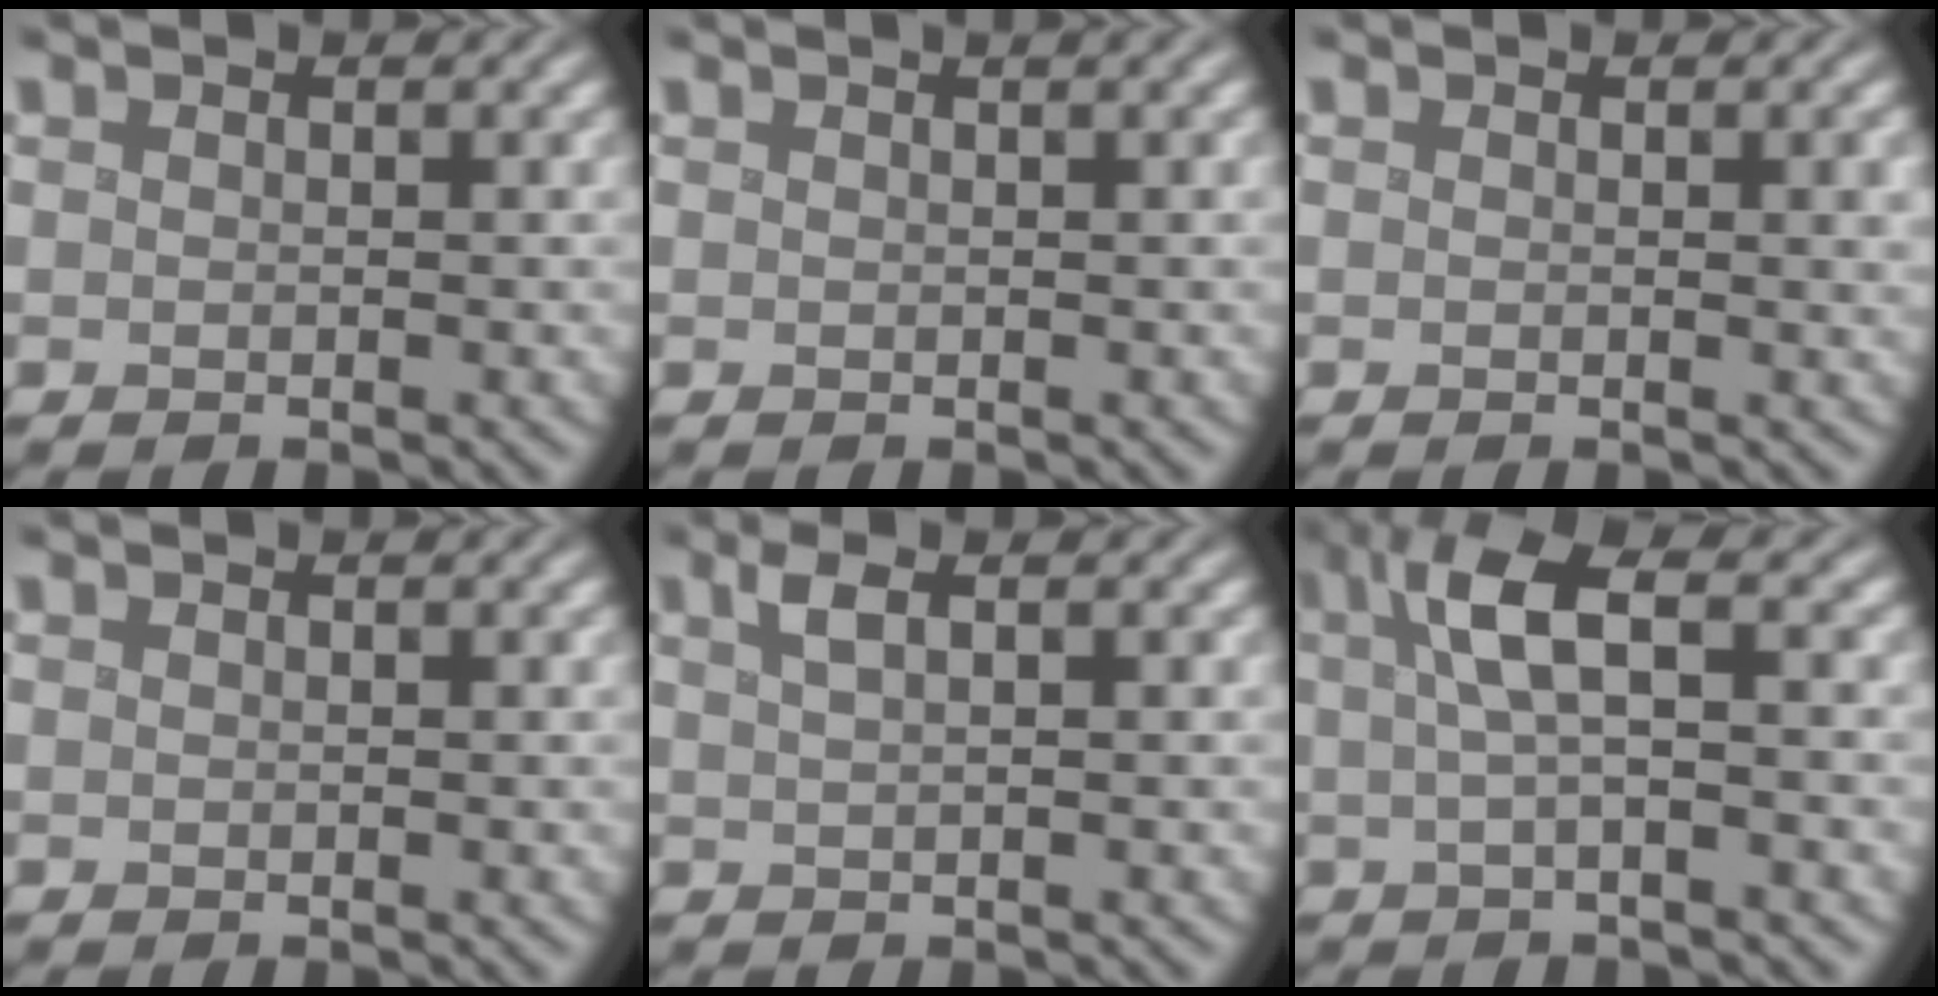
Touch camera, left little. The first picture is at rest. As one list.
[{"total": 0.8, "force": [0.5, -0.2, 0.6], "torque": [-0.010, 0.007, 0.010]}, {"total": 1.1, "force": [0.3, 0.5, 1.0], "torque": [-0.018, 0.001, 0.004]}, {"total": 0.0}, {"total": 1.7, "force": [0.9, 0.1, 1.4], "torque": [-0.038, 0.006, 0.019]}, {"total": 4.7, "force": [0.7, 1.2, 4.4], "torque": [-0.095, 0.012, 0.011]}]